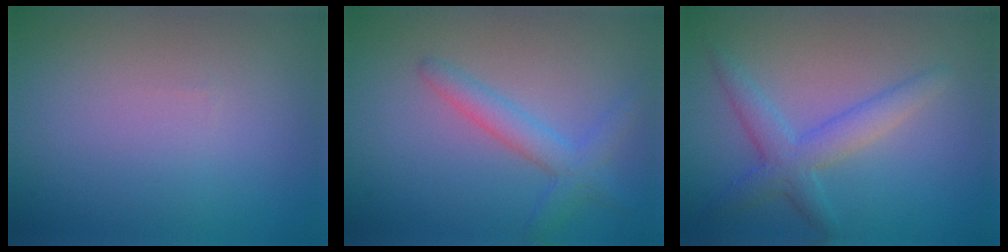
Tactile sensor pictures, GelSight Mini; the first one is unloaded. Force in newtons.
{"total": 2.8, "press": 2.8, "slide": 0.1}
{"total": 3.5, "press": 3.5, "slide": 0.1}